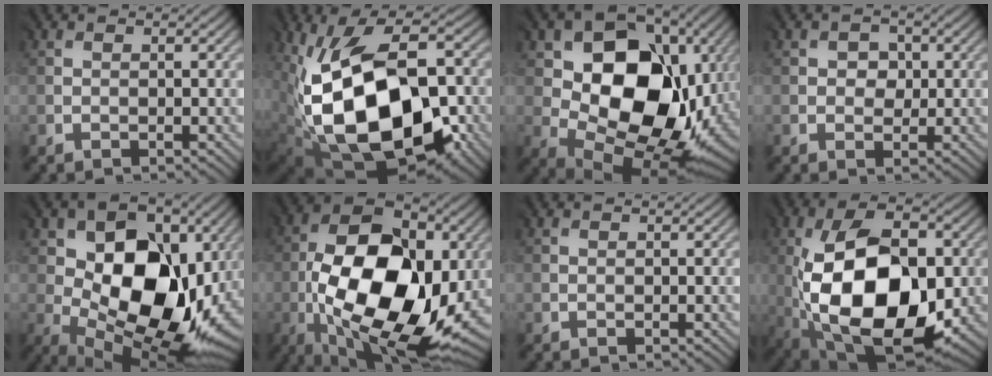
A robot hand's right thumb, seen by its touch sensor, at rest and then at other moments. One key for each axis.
{"total": 17.9, "fx": -2.8, "fy": 11.4, "fz": 13.5, "tx": -0.254, "ty": -0.030, "tz": -0.030}
{"total": 17.0, "fx": 2.4, "fy": 12.1, "fz": 11.8, "tx": -0.191, "ty": -0.026, "tz": 0.052}
{"total": 2.3, "fx": 0.4, "fy": 2.1, "fz": 1.0, "tx": -0.012, "ty": -0.002, "tz": 0.003}
{"total": 16.3, "fx": 0.7, "fy": 10.5, "fz": 12.4, "tx": -0.199, "ty": -0.019, "tz": 0.009}
{"total": 20.0, "fx": -2.6, "fy": 11.2, "fz": 16.3, "tx": -0.311, "ty": -0.006, "tz": -0.047}
{"total": 0.0}
{"total": 17.5, "fx": -2.8, "fy": 9.7, "fz": 14.2, "tx": -0.257, "ty": -0.009, "tz": -0.050}